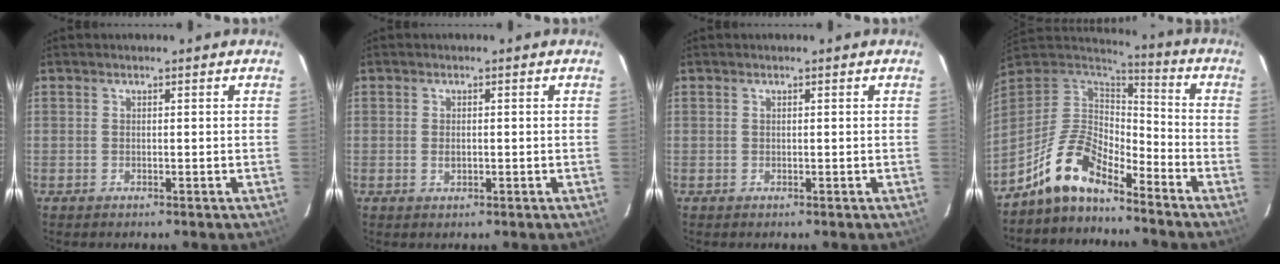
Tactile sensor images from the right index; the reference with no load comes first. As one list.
[{"total": 1.5, "force": [-0.2, 1.0, 1.2], "torque": [-0.021, -0.001, -0.002]}, {"total": 0.0}, {"total": 12.5, "force": [-9.8, 4.3, 6.4], "torque": [-0.137, 0.014, -0.196]}]